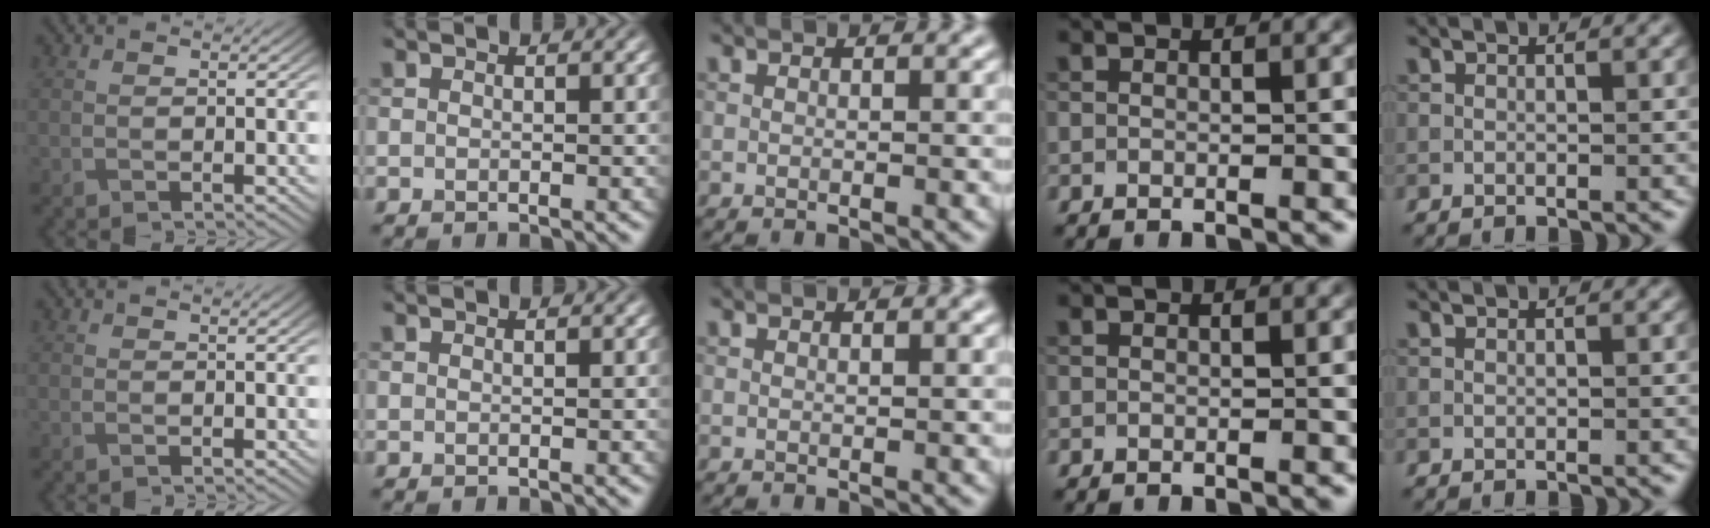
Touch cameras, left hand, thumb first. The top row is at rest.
{"thumb": {"total": 0.5, "force": [0.4, 0.0, 0.4], "torque": [-0.007, 0.004, 0.008]}}